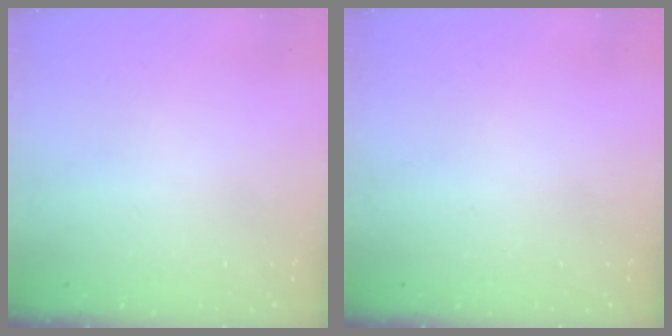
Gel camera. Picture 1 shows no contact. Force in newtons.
{"total": 0.0}